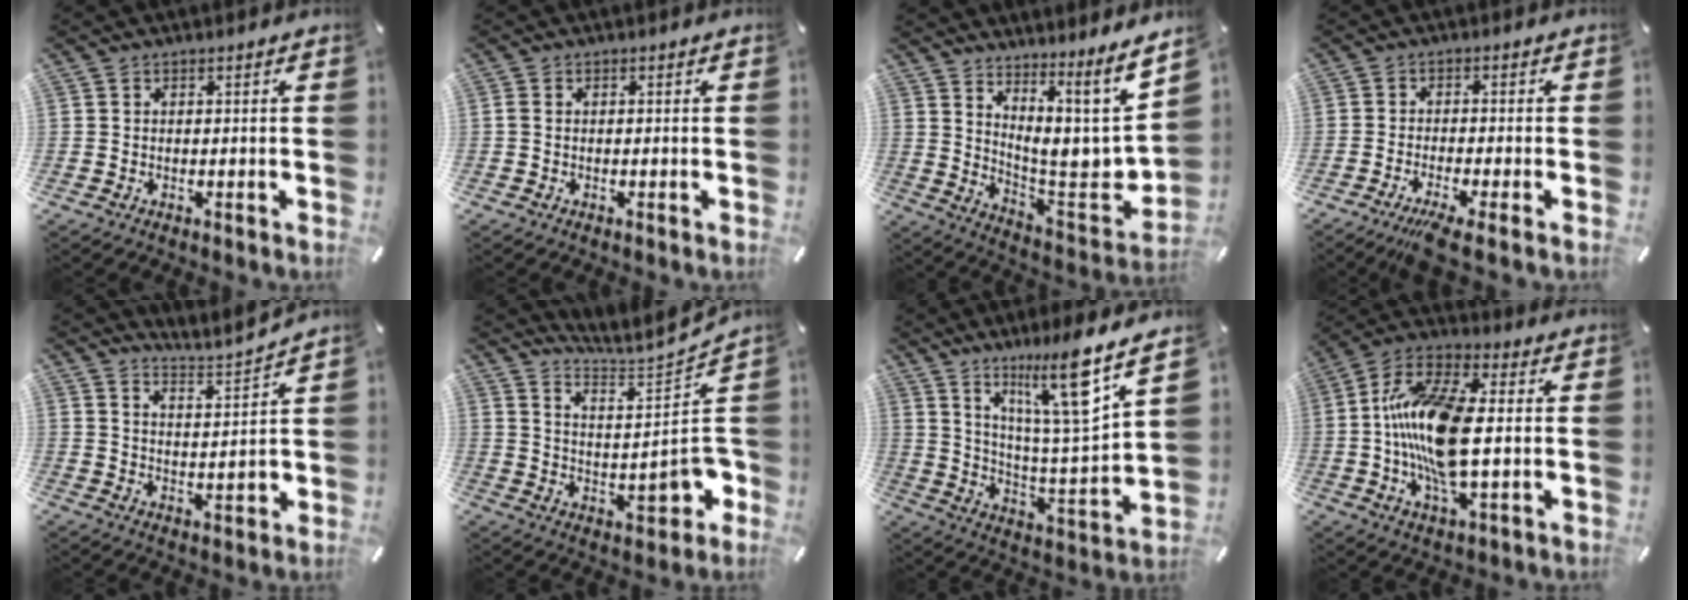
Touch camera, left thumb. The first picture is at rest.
{"total": 0.9, "force": [-0.2, 0.3, 0.8], "torque": [-0.016, -0.001, -0.003]}
{"total": 11.8, "force": [6.9, 2.0, 9.4], "torque": [-0.113, -0.109, 0.105]}
{"total": 4.6, "force": [-2.9, 0.1, 3.5], "torque": [-0.060, -0.005, -0.047]}
{"total": 5.1, "force": [4.9, 1.2, 0.8], "torque": [-0.016, -0.055, 0.080]}
{"total": 7.6, "force": [2.0, 3.3, 6.6], "torque": [-0.073, -0.051, 0.036]}
{"total": 17.0, "force": [12.0, 2.4, 11.8], "torque": [-0.200, -0.073, 0.190]}
{"total": 17.6, "force": [-0.7, 7.1, 16.1], "torque": [-0.333, -0.008, -0.015]}